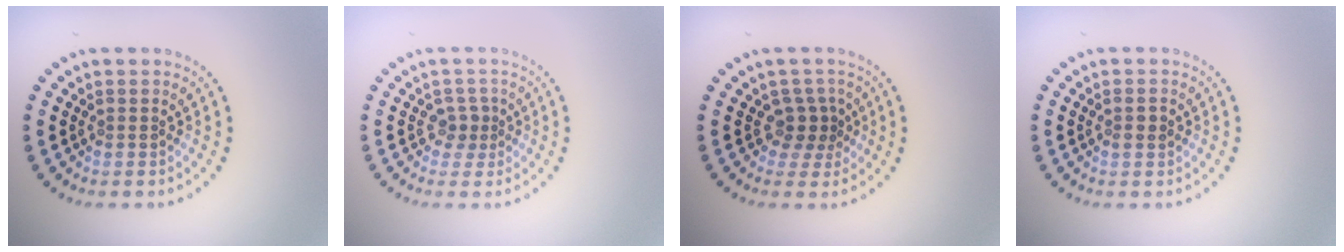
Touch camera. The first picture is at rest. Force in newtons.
{"total": 1.5, "press": 1.1, "slide": 1.0}
{"total": 2.2, "press": 1.5, "slide": 1.6}
{"total": 1.2, "press": 1.1, "slide": 0.3}